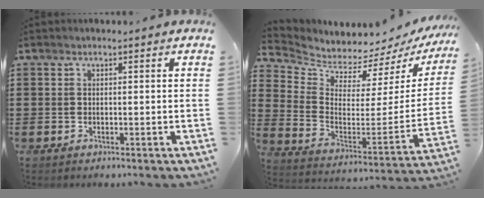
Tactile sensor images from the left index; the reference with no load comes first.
{"total": 4.5, "force": [4.5, 0.6, -0.3], "torque": [-0.030, -0.059, 0.073]}